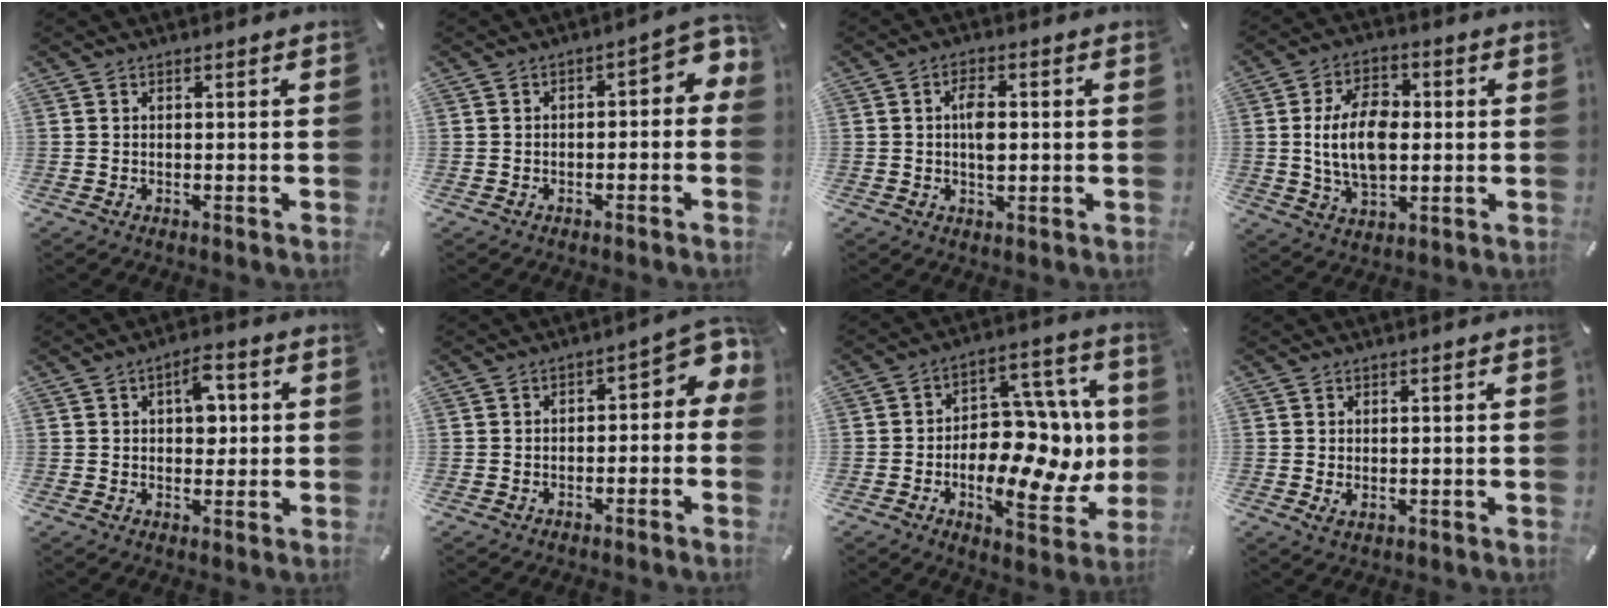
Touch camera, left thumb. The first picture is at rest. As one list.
[{"total": 5.2, "force": [-0.5, 2.9, 4.2], "torque": [-0.056, -0.001, -0.019]}, {"total": 4.8, "force": [0.2, 2.6, 4.1], "torque": [-0.080, 0.000, -0.002]}, {"total": 13.3, "force": [0.2, 8.5, 10.2], "torque": [-0.214, 0.003, -0.001]}, {"total": 6.8, "force": [1.4, 4.2, 5.2], "torque": [-0.055, -0.005, 0.015]}, {"total": 5.4, "force": [-0.1, 3.4, 4.2], "torque": [-0.056, -0.008, -0.009]}, {"total": 19.7, "force": [-2.6, 12.1, 15.4], "torque": [-0.202, -0.008, -0.032]}, {"total": 1.5, "force": [-0.1, 1.1, 1.0], "torque": [-0.011, 0.000, -0.002]}]